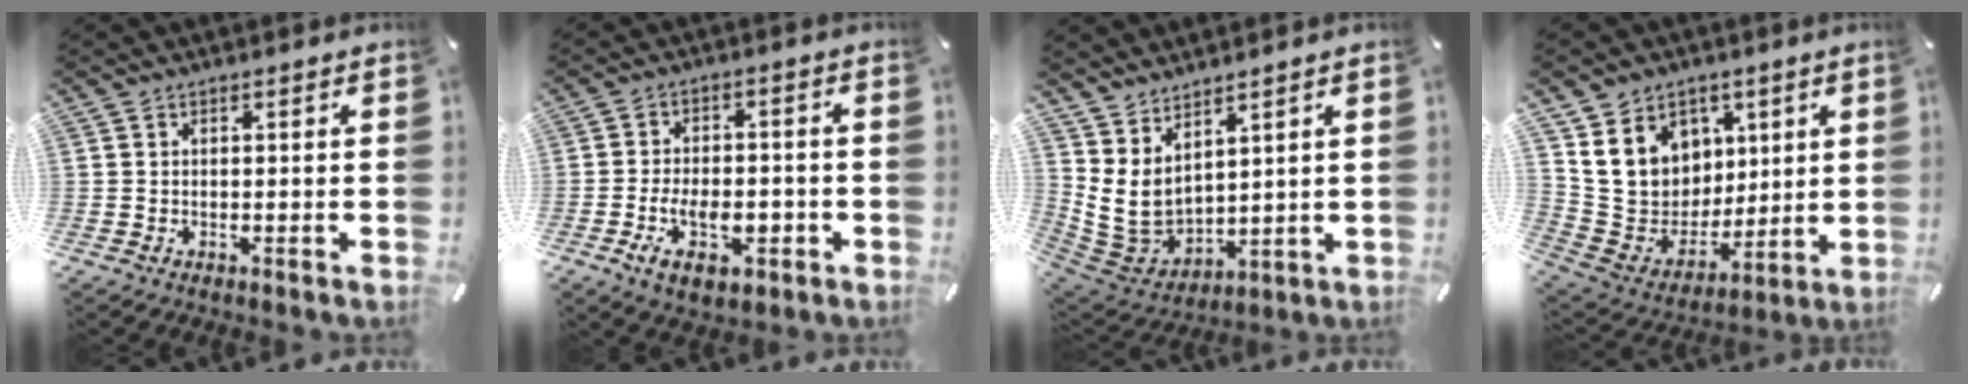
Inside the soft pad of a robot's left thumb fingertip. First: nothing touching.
{"total": 10.1, "force": [-3.6, 6.0, 7.3], "torque": [-0.111, 0.005, -0.060]}
{"total": 7.6, "force": [3.8, 5.4, 3.8], "torque": [-0.097, -0.036, 0.080]}
{"total": 14.2, "force": [5.4, 12.3, 4.4], "torque": [-0.083, -0.041, 0.116]}